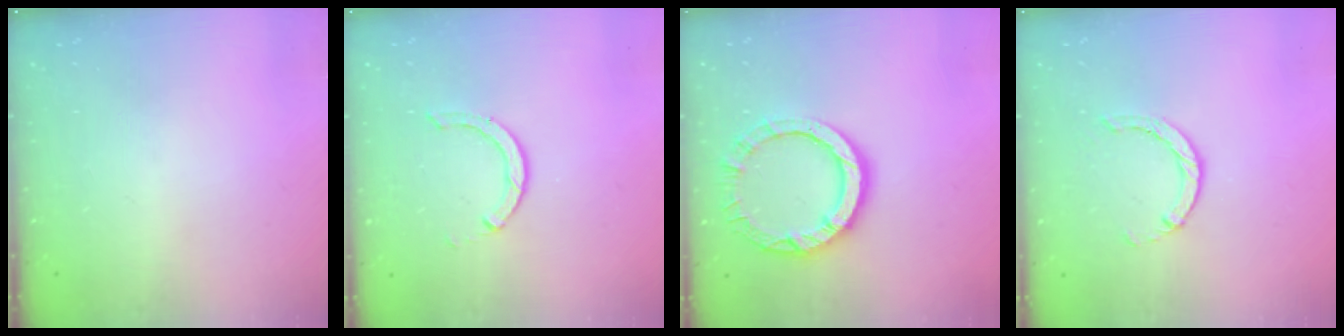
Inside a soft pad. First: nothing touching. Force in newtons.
{"total": 3.2, "press": 3.2, "slide": 0.4}
{"total": 9.6, "press": 9.6, "slide": 0.5}
{"total": 1.4, "press": 1.4, "slide": 0.3}